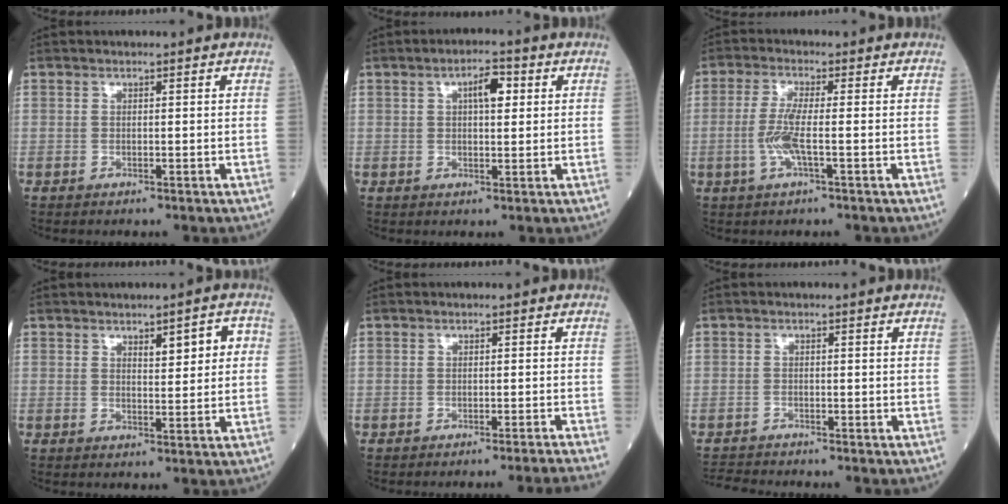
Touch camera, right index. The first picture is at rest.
{"total": 4.2, "force": [1.3, 1.4, 3.7], "torque": [-0.060, 0.010, 0.019]}
{"total": 4.8, "force": [-1.1, 0.1, 4.7], "torque": [-0.109, -0.006, -0.026]}
{"total": 4.3, "force": [1.5, 1.4, 3.8], "torque": [-0.051, 0.009, 0.023]}
{"total": 5.9, "force": [-5.2, -2.4, 1.5], "torque": [0.000, -0.012, -0.062]}
{"total": 3.0, "force": [-3.0, 0.1, -0.3], "torque": [0.005, -0.016, -0.056]}